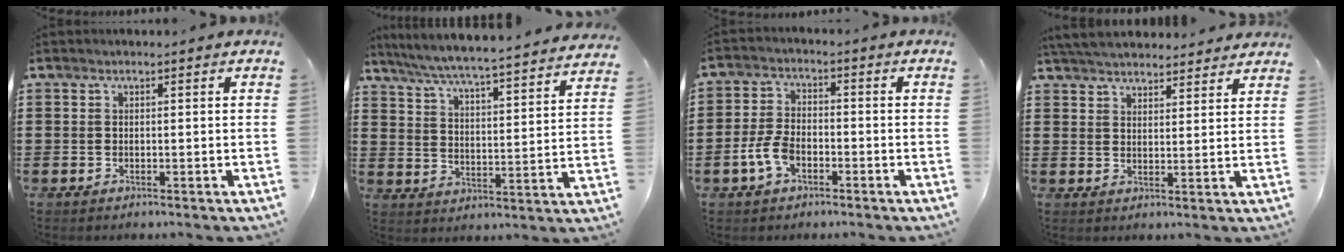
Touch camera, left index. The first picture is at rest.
{"total": 5.4, "force": [5.1, -0.8, 1.5], "torque": [-0.055, -0.047, 0.080]}
{"total": 5.4, "force": [-2.3, 2.9, 3.9], "torque": [-0.101, -0.002, -0.051]}
{"total": 4.8, "force": [4.6, 0.6, 0.8], "torque": [-0.031, -0.013, 0.086]}